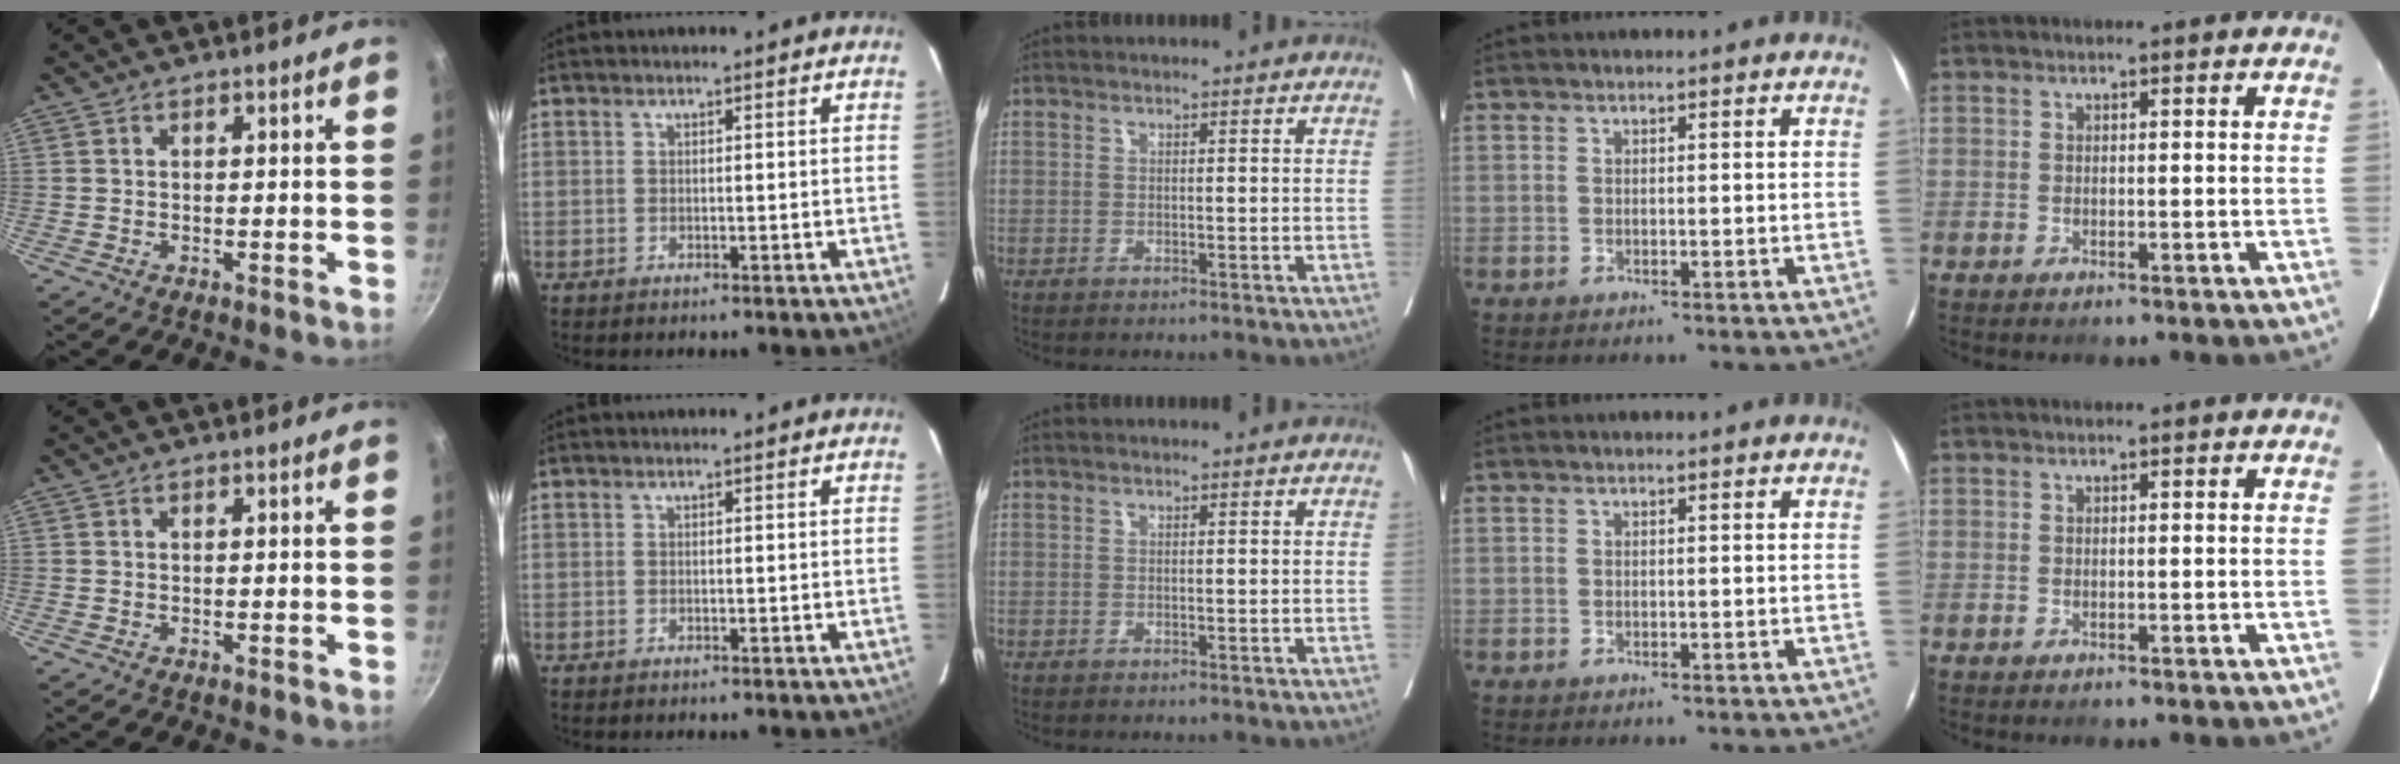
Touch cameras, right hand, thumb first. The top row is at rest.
{}